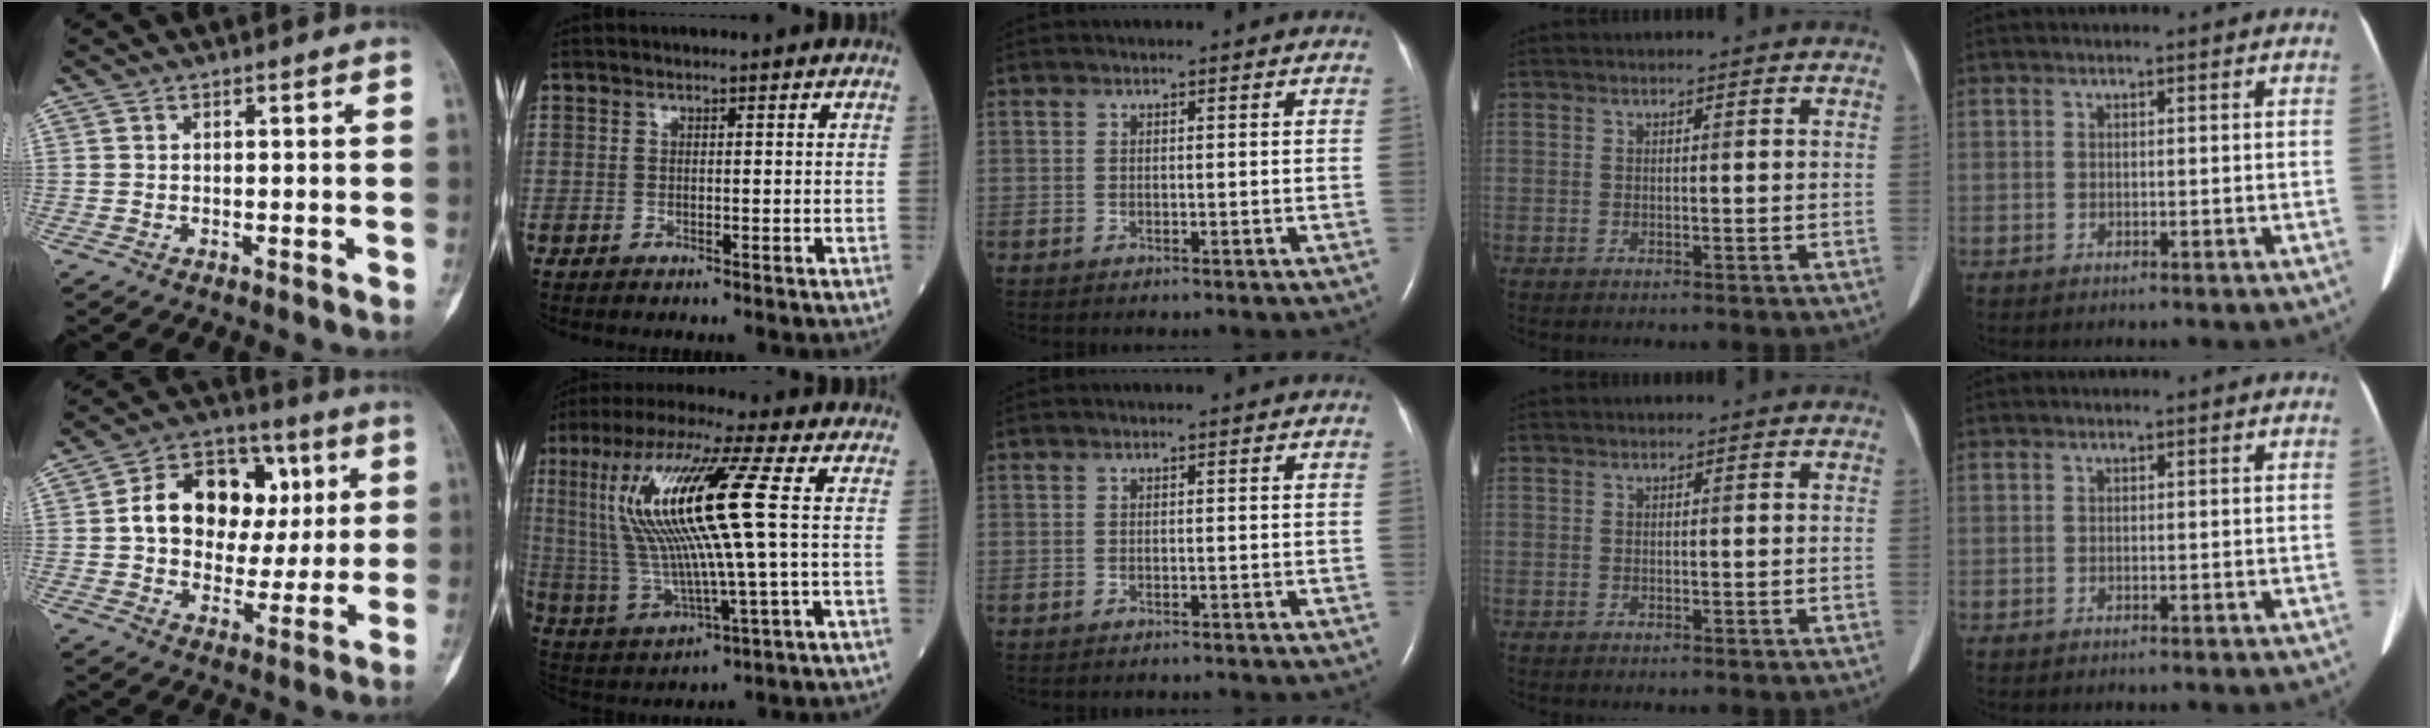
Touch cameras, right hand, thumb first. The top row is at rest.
{"thumb": {"total": 17.3, "force": [3.1, 13.1, 10.9], "torque": [-0.131, 0.019, 0.048]}, "index": {"total": 17.4, "force": [3.1, 0.6, 17.1], "torque": [-0.358, 0.013, 0.056]}, "middle": {"total": 2.1, "force": [-1.9, 0.5, 0.6], "torque": [-0.016, -0.004, -0.020]}}